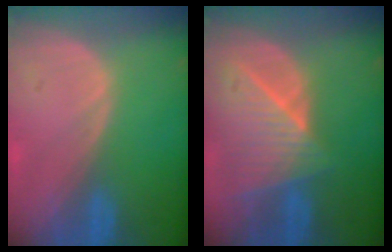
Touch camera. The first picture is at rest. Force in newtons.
{"total": 8.8, "press": 7.9, "slide": 3.9}